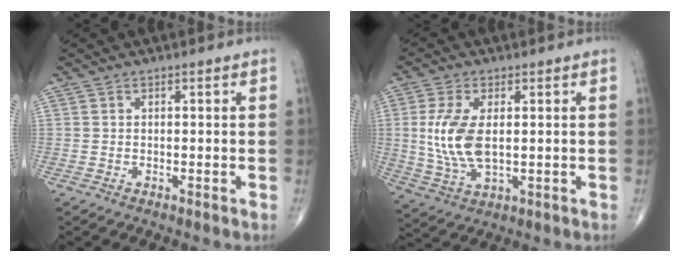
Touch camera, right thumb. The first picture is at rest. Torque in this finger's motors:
{"motor_torque": [-0.04, 0.47, 0.78, 0.11, 0.28]}